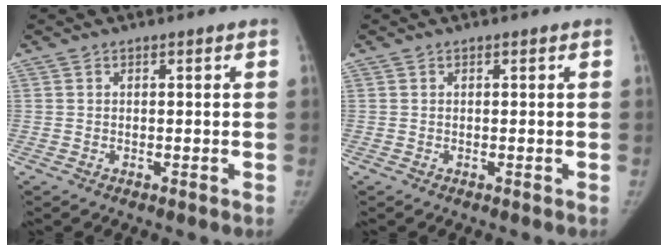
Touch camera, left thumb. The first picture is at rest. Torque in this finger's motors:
{"motor_torque": [0.02, 0.02, 0.41, -0.20, 0.01]}